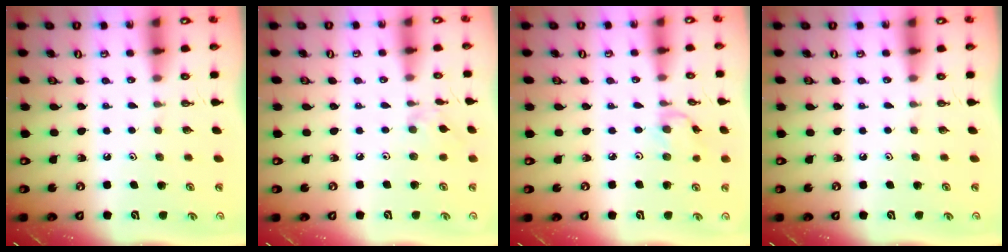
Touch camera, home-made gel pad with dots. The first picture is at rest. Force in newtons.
{"total": 2.8, "press": 2.7, "slide": 0.6}
{"total": 2.6, "press": 2.6, "slide": 0.2}
{"total": 0.0}